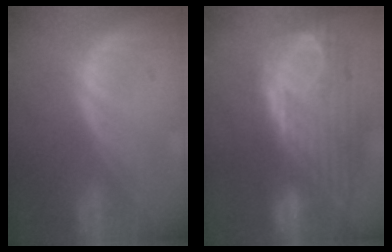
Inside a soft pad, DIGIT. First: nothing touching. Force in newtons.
{"total": 12.7, "press": 10.7, "slide": 6.9}